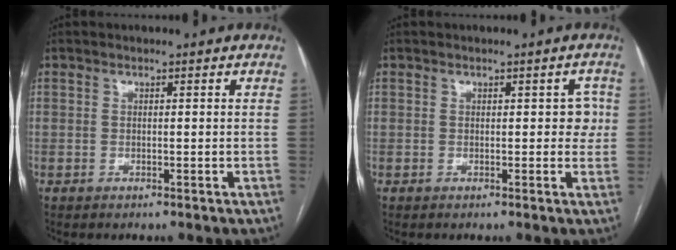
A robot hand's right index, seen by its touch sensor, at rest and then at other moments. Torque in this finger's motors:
{"motor_torque": [0.07, 0.02, 0.02, 0.01]}